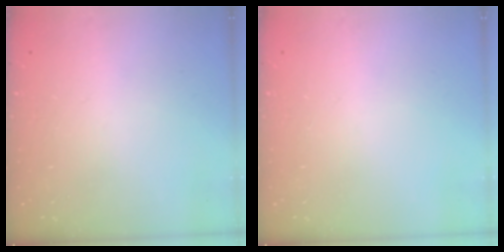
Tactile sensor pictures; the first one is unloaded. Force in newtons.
{"total": 0.0}